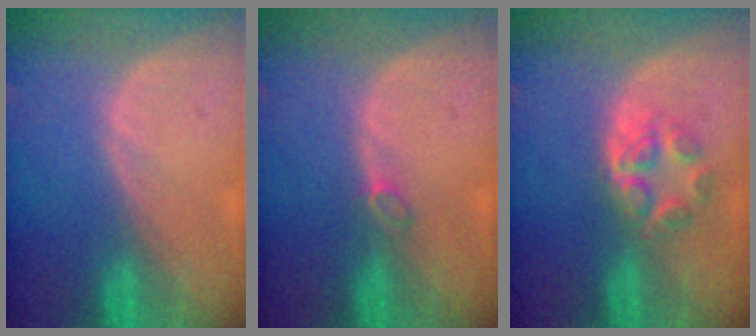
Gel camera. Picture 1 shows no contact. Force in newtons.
{"total": 1.4, "press": 1.3, "slide": 0.3}
{"total": 5.0, "press": 4.8, "slide": 1.6}